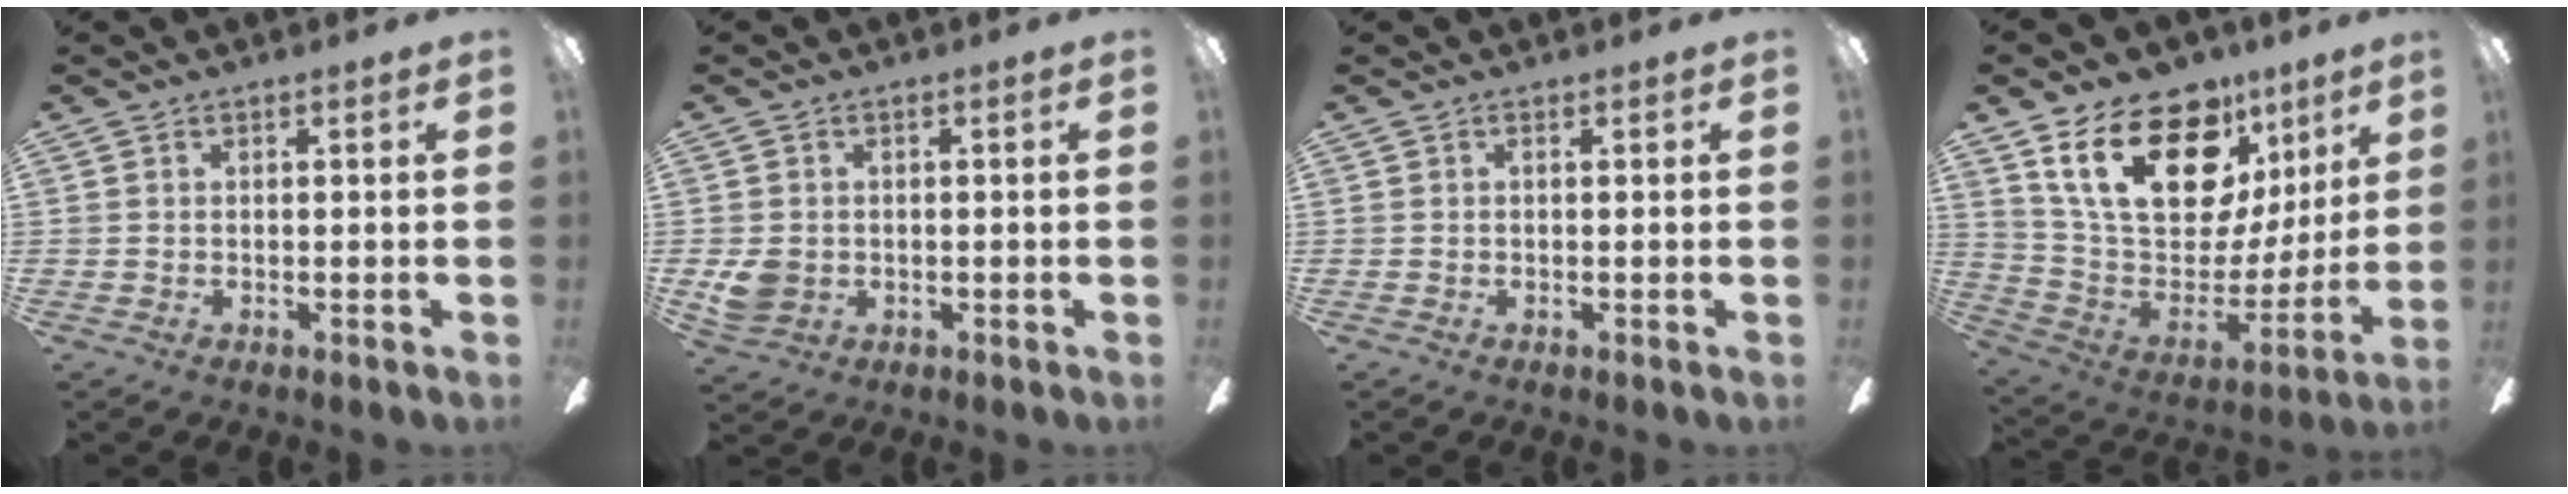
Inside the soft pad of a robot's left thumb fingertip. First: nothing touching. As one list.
[{"total": 4.6, "force": [-0.1, 4.0, 2.3], "torque": [-0.040, 0.005, 0.001]}, {"total": 0.0}, {"total": 25.0, "force": [14.4, 14.0, 14.9], "torque": [-0.257, -0.080, 0.265]}]